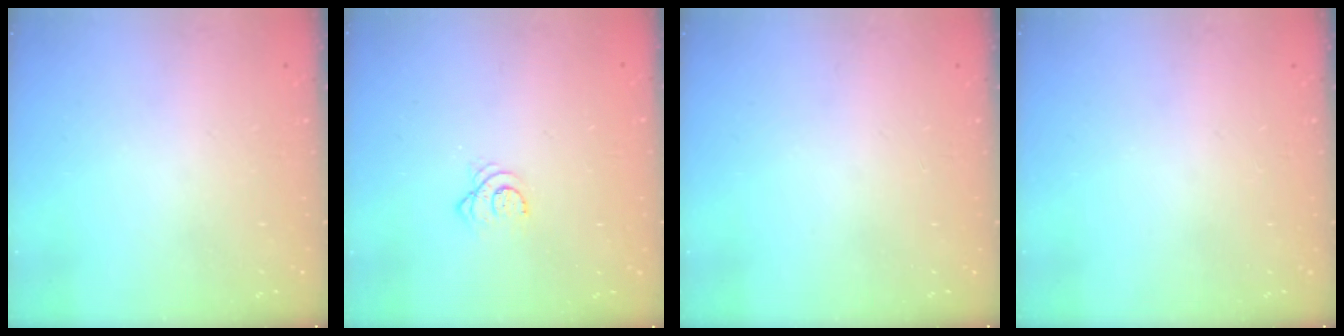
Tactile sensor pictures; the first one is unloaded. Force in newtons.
{"total": 4.1, "press": 4.1, "slide": 0.4}
{"total": 0.0}
{"total": 0.0}